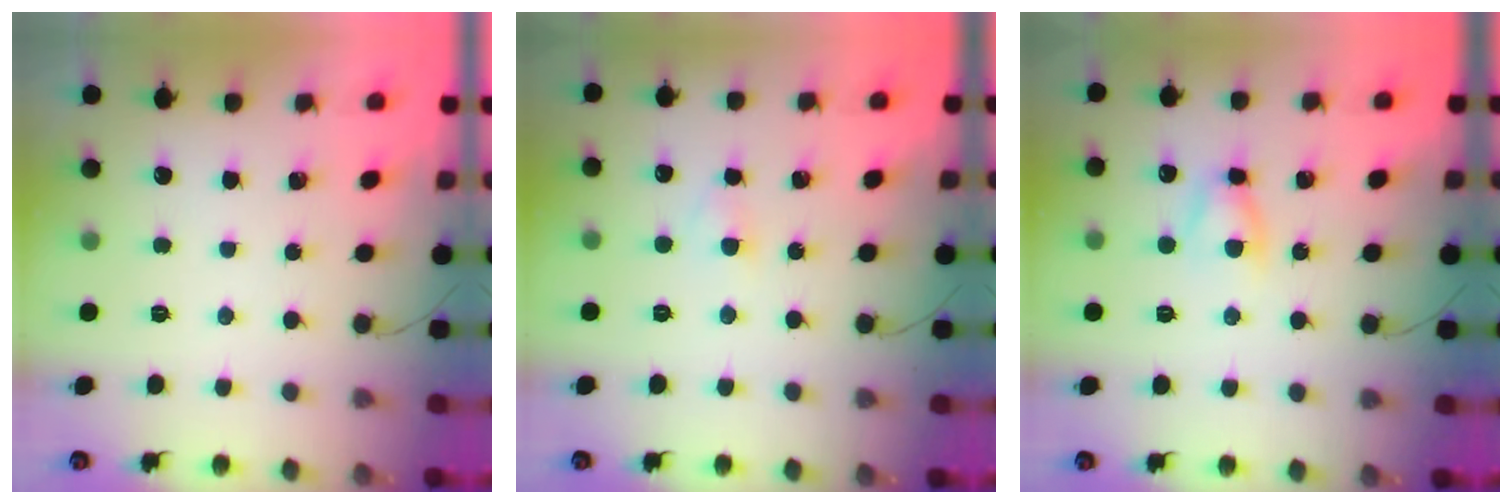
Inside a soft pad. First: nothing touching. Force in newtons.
{"total": 2.1, "press": 1.9, "slide": 0.9}
{"total": 5.2, "press": 5.1, "slide": 0.6}